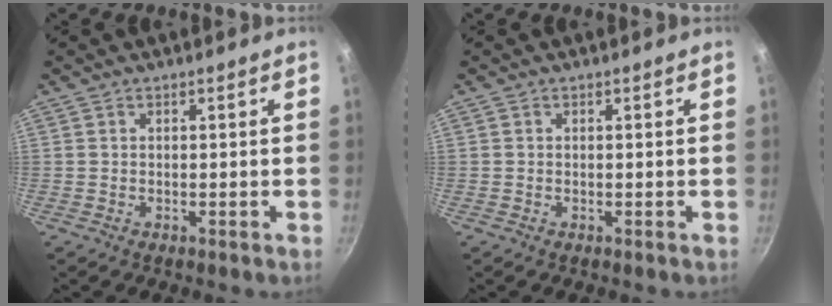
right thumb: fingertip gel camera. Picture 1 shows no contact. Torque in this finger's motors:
{"motor_torque": [0.03, 0.22, -0.34, 0.19, -0.01]}